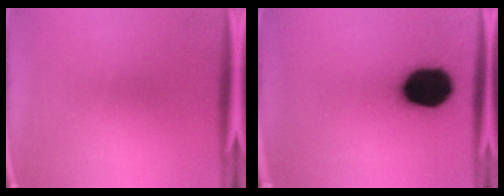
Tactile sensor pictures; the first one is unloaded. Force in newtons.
{"total": 18.9}